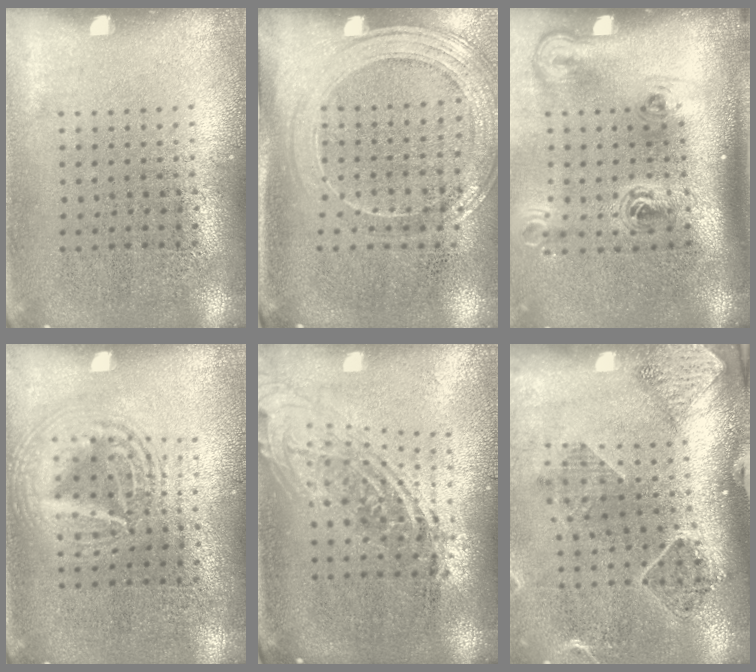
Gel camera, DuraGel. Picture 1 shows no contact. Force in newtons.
{"total": 1.9, "press": 1.7, "slide": 0.8}
{"total": 2.3, "press": 1.4, "slide": 1.8}
{"total": 2.6, "press": 2.5, "slide": 0.3}
{"total": 1.9, "press": 1.5, "slide": 1.3}
{"total": 1.5, "press": 1.5, "slide": 0.1}